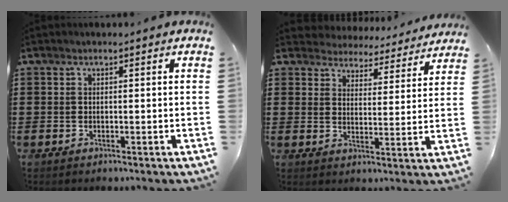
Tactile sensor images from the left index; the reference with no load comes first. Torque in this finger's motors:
{"motor_torque": [2.14, 0.00, 0.34, 0.04]}